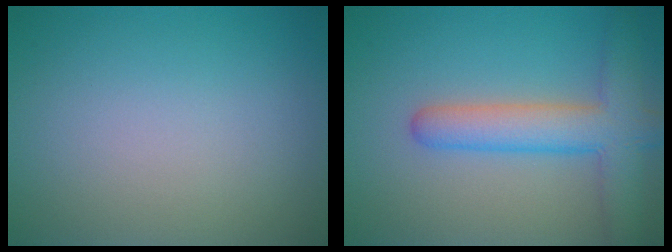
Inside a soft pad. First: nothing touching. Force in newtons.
{"total": 5.8, "press": 5.8, "slide": 0.3}